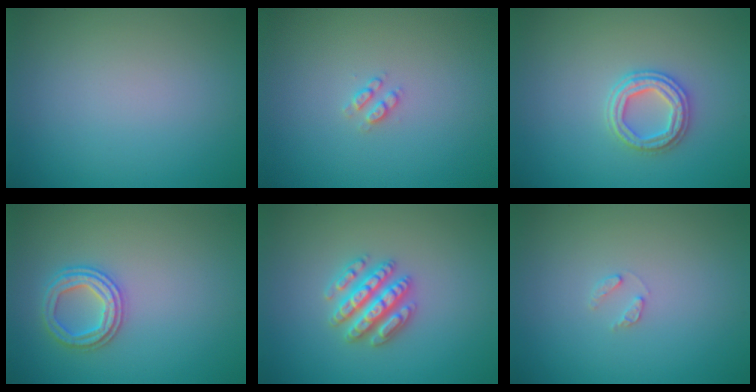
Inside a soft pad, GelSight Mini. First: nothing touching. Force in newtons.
{"total": 1.2, "press": 1.1, "slide": 0.3}
{"total": 2.8, "press": 2.7, "slide": 0.8}
{"total": 2.6, "press": 2.6, "slide": 0.1}
{"total": 4.7, "press": 4.6, "slide": 0.8}
{"total": 0.9, "press": 0.9, "slide": 0.2}